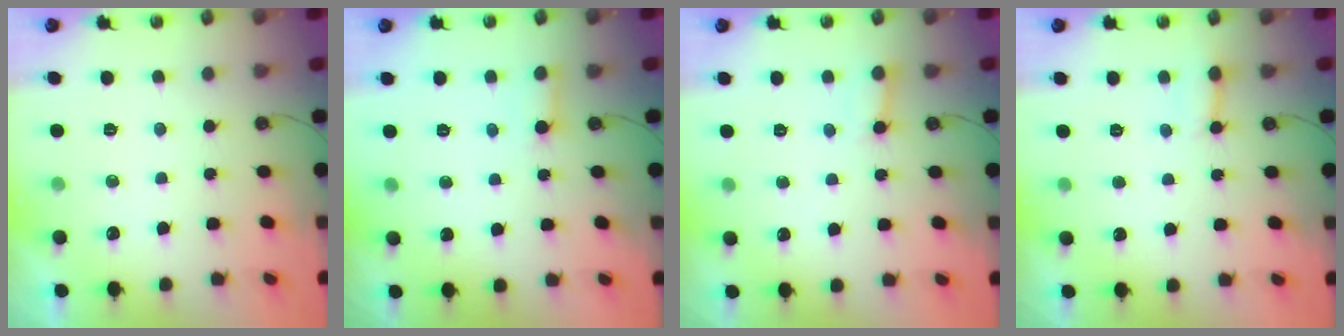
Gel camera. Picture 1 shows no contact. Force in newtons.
{"total": 3.1, "press": 3.1, "slide": 0.2}
{"total": 3.0, "press": 3.0, "slide": 0.1}
{"total": 3.2, "press": 3.2, "slide": 0.6}